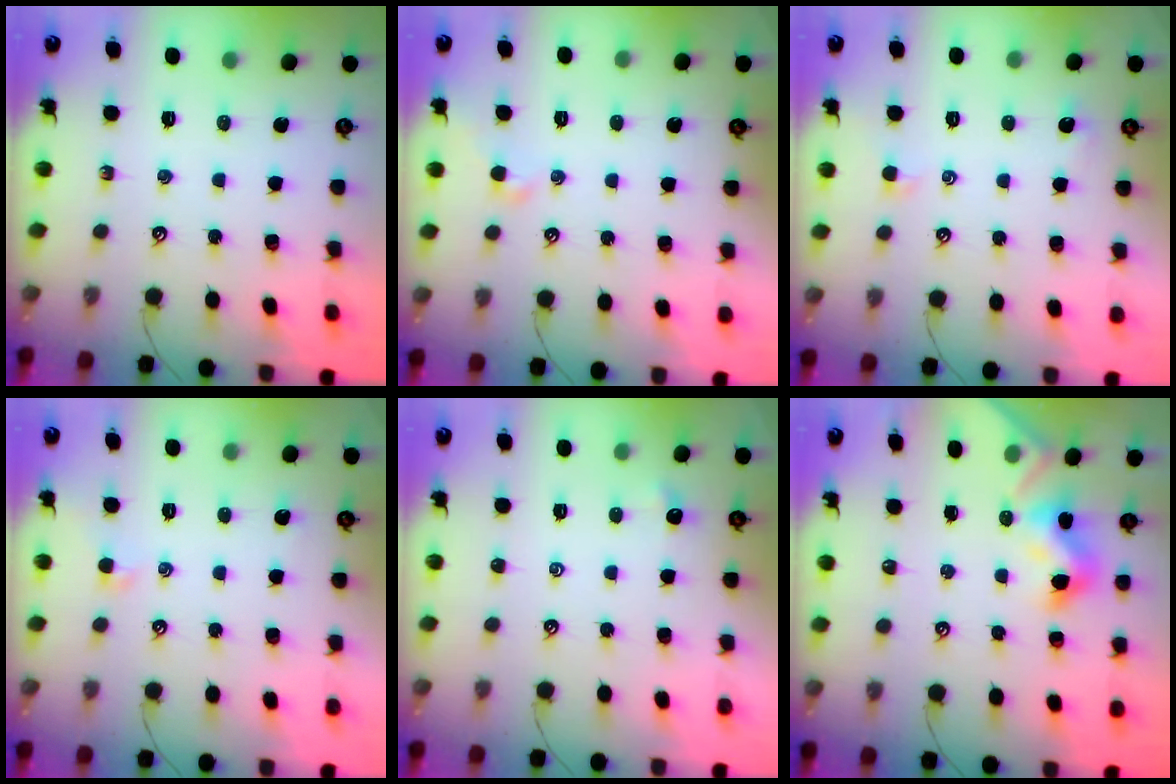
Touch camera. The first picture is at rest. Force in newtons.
{"total": 0.8, "press": 0.7, "slide": 0.5}
{"total": 0.7, "press": 0.5, "slide": 0.5}
{"total": 0.0}
{"total": 0.5, "press": 0.4, "slide": 0.3}
{"total": 5.4, "press": 5.4, "slide": 0.4}